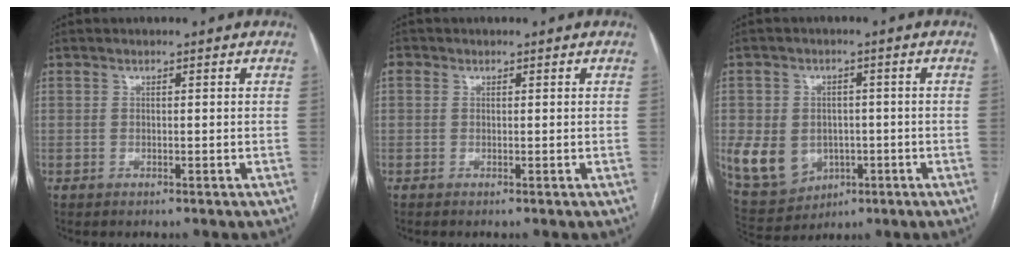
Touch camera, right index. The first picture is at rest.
{"total": 1.1, "force": [0.2, 1.0, 0.3], "torque": [-0.003, 0.003, -0.001]}
{"total": 10.0, "force": [-2.0, 8.3, 5.2], "torque": [-0.111, 0.015, -0.014]}